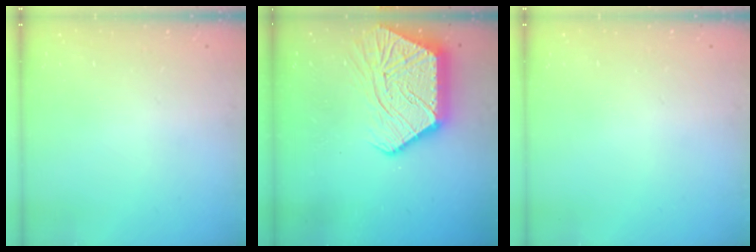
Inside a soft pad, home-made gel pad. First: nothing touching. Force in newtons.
{"total": 18.9, "press": 18.9, "slide": 1.4}
{"total": 0.0}